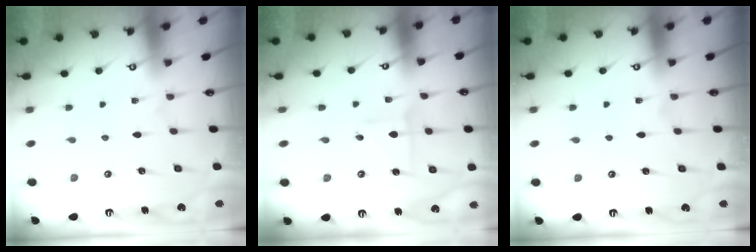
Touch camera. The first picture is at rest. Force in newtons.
{"total": 2.5, "press": 2.5, "slide": 0.1}
{"total": 0.0}